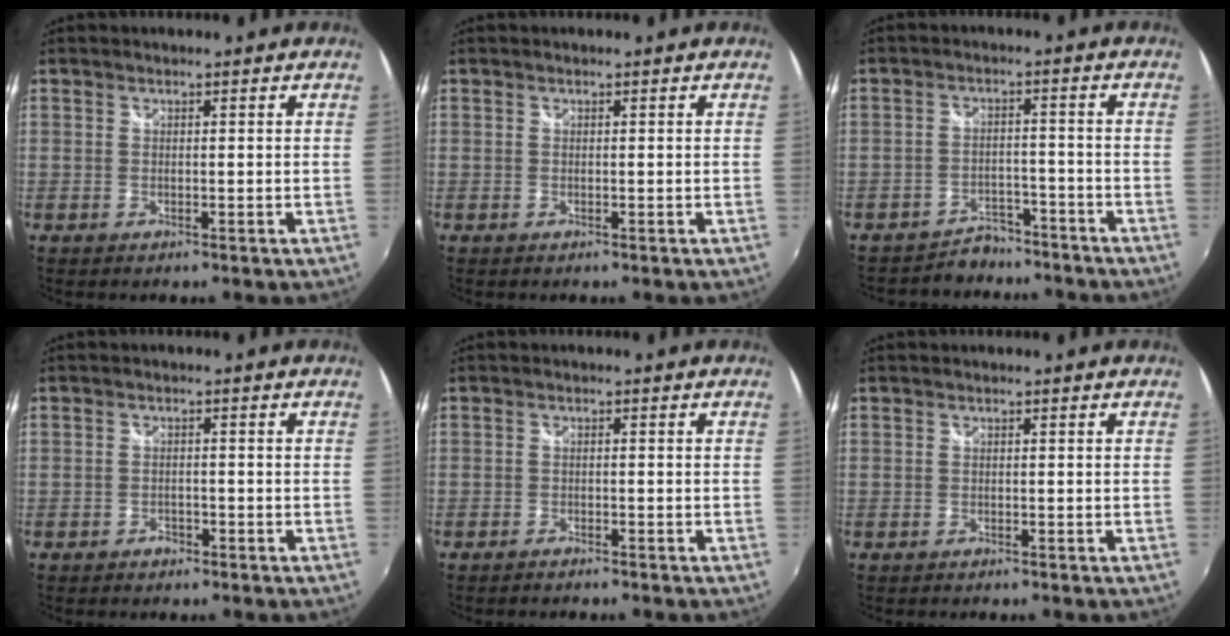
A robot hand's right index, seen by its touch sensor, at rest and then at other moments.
{"total": 0.0}
{"total": 7.2, "force": [-6.4, 3.2, 0.4], "torque": [-0.022, 0.016, -0.088]}
{"total": 1.6, "force": [-1.2, 1.0, 0.3], "torque": [-0.008, 0.001, -0.019]}
{"total": 1.7, "force": [-1.5, 0.4, 0.6], "torque": [-0.020, -0.006, -0.029]}
{"total": 0.0}